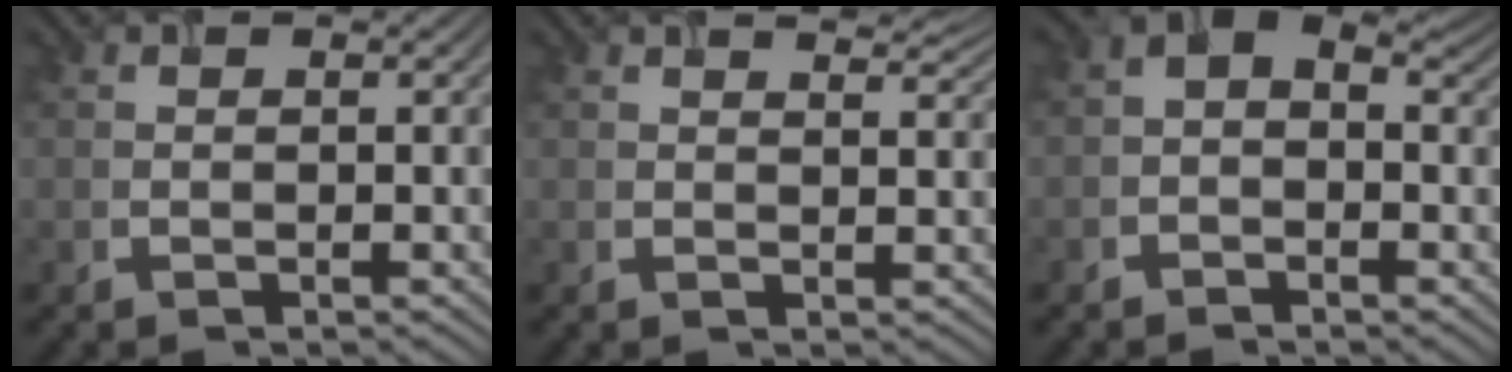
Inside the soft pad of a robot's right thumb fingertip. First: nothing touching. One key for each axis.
{"total": 3.3, "fx": 2.6, "fy": 0.8, "fz": 1.9, "tx": -0.038, "ty": 0.002, "tz": 0.039}
{"total": 4.0, "fx": 0.4, "fy": 2.7, "fz": 2.9, "tx": -0.051, "ty": 0.011, "tz": -0.006}